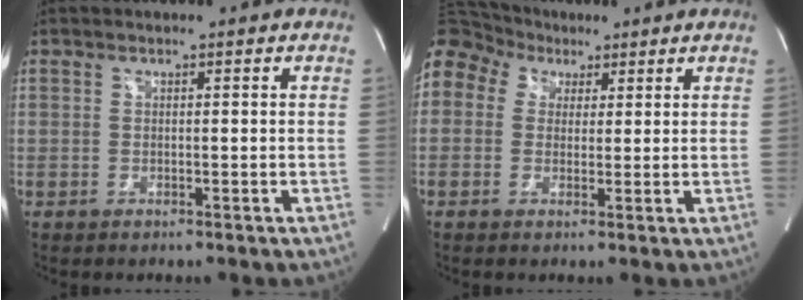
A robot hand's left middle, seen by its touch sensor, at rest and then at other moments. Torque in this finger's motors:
{"motor_torque": [2.14, 0.01, 1.05, 0.21]}